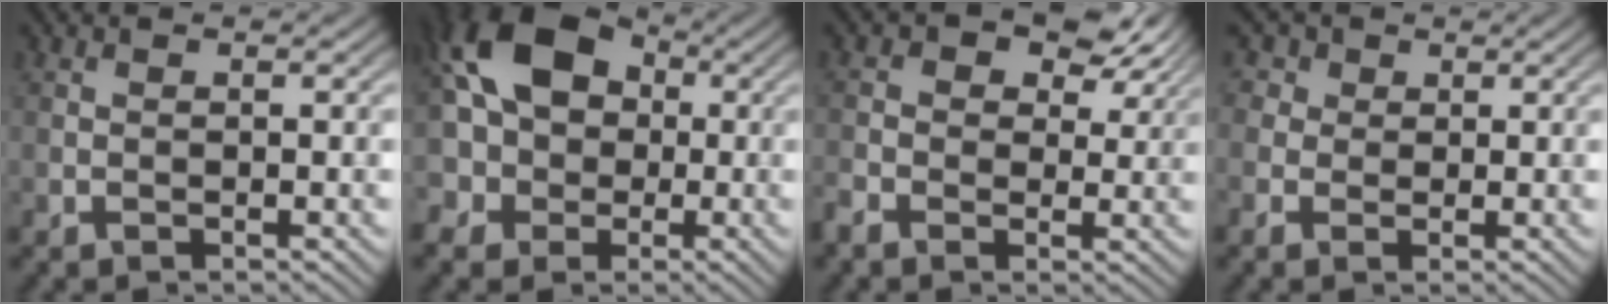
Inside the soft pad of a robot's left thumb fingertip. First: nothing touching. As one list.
[{"total": 12.5, "force": [1.3, 9.8, 7.7], "torque": [-0.150, 0.014, 0.003]}, {"total": 7.0, "force": [1.4, 5.1, 4.7], "torque": [-0.085, -0.002, 0.012]}, {"total": 3.4, "force": [1.2, 3.0, 1.1], "torque": [-0.052, 0.008, 0.013]}]